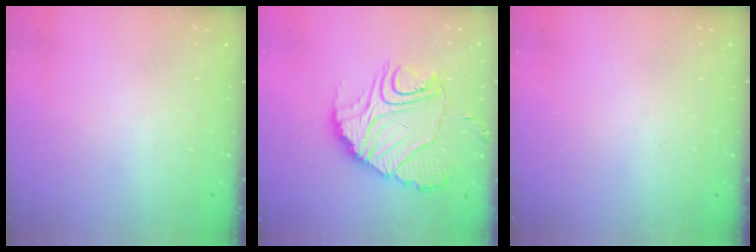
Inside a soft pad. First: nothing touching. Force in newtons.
{"total": 14.2, "press": 14.1, "slide": 0.8}
{"total": 0.0}